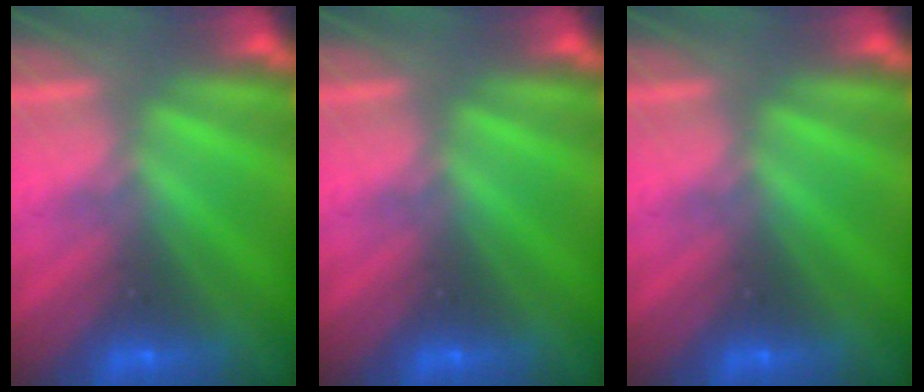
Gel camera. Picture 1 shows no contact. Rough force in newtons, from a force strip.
{"total": 0.0}
{"total": 0.0}